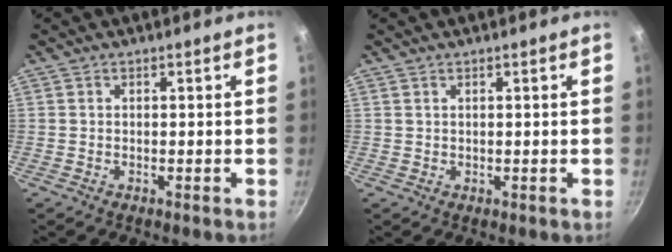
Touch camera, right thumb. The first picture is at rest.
{"total": 0.6, "force": [0.5, 0.3, 0.2], "torque": [-0.001, -0.005, 0.007]}